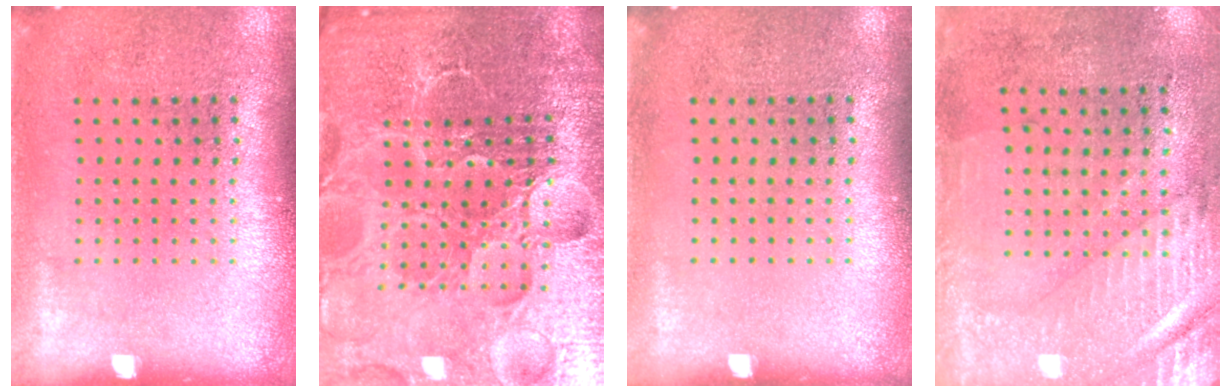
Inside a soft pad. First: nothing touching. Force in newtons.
{"total": 6.3, "press": 5.8, "slide": 2.5}
{"total": 0.0}
{"total": 3.0, "press": 2.5, "slide": 1.5}